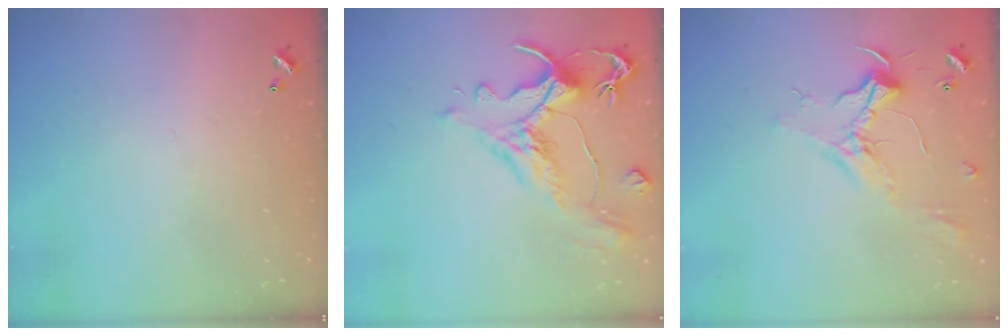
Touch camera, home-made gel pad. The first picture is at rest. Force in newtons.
{"total": 1.6, "press": 0.0, "slide": 1.6}
{"total": 2.4, "press": 2.3, "slide": 0.7}